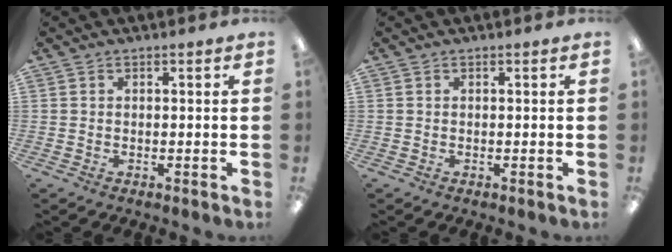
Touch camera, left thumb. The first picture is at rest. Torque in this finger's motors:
{"motor_torque": [-0.03, 0.02, 0.14, -0.13, 0.00]}